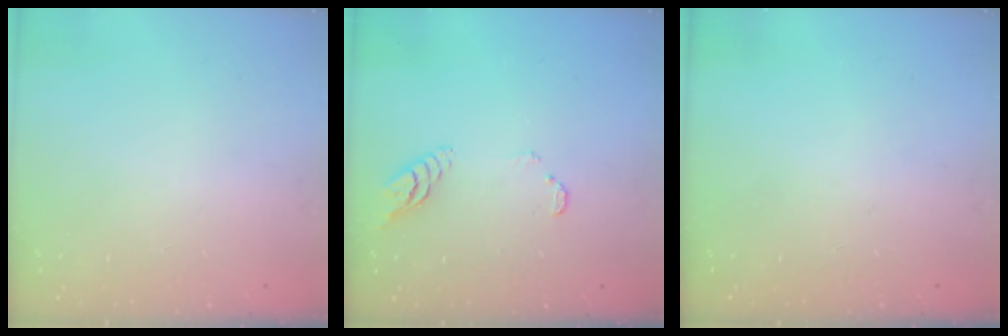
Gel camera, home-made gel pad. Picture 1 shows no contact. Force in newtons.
{"total": 5.4, "press": 5.4, "slide": 0.4}
{"total": 0.0}